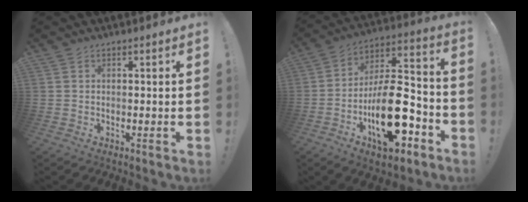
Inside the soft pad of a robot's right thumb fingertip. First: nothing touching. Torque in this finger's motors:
{"motor_torque": [2.07, 2.94, 2.36, -0.41, 0.69]}